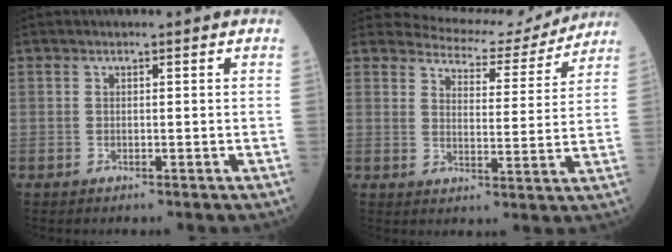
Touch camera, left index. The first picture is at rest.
{"total": 10.5, "force": [10.3, 2.0, 0.3], "torque": [-0.001, -0.011, 0.124]}